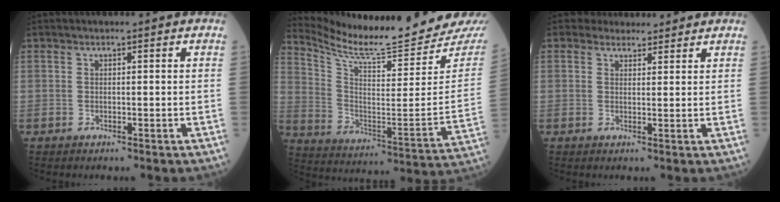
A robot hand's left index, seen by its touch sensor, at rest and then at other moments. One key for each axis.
{"total": 18.1, "fx": 17.4, "fy": -1.4, "fz": 4.5, "tx": -0.094, "ty": -0.113, "tz": 0.270}
{"total": 4.6, "fx": 4.1, "fy": 1.9, "fz": 0.3, "tx": 0.011, "ty": 0.009, "tz": 0.052}